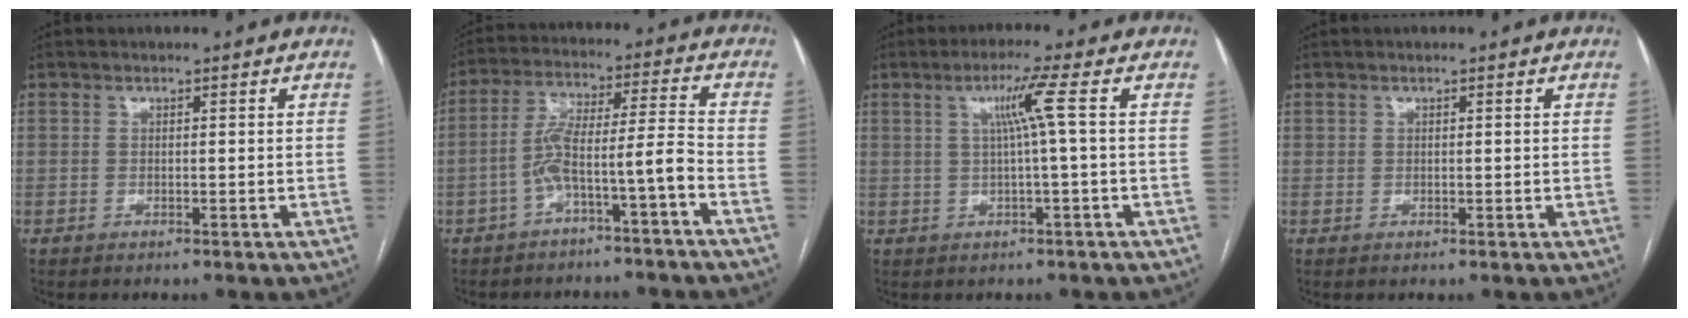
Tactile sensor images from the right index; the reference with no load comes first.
{"total": 7.9, "force": [-3.8, -0.1, 6.9], "torque": [-0.122, 0.037, -0.063]}
{"total": 5.0, "force": [1.0, -1.4, 4.7], "torque": [-0.088, 0.008, 0.020]}
{"total": 0.5, "force": [0.3, 0.4, 0.2], "torque": [0.001, -0.002, 0.005]}